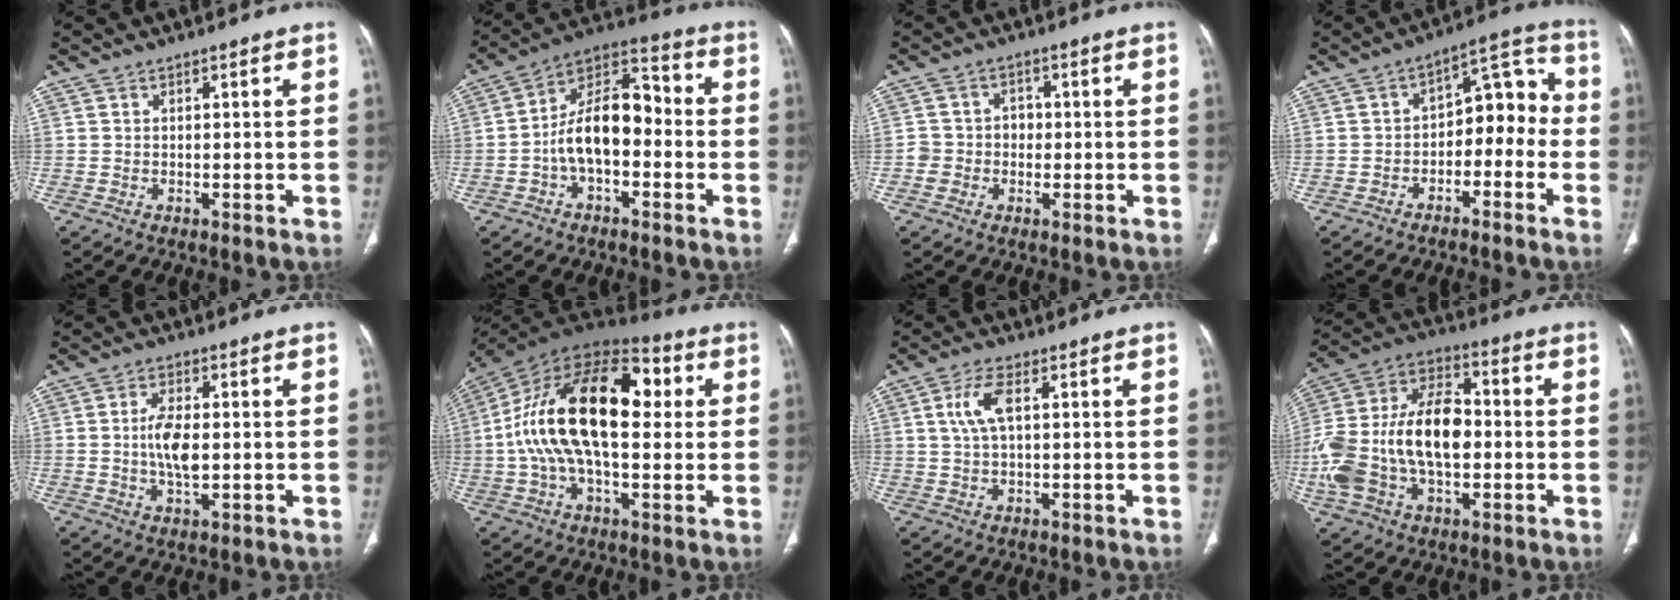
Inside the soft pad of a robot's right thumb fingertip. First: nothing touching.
{"total": 13.5, "force": [-2.4, 7.5, 11.0], "torque": [-0.171, 0.047, -0.051]}
{"total": 4.2, "force": [-0.7, 3.9, 1.3], "torque": [0.002, 0.018, -0.017]}
{"total": 10.6, "force": [-3.1, 6.8, 7.5], "torque": [-0.055, 0.060, -0.054]}
{"total": 6.6, "force": [-0.1, 3.1, 5.8], "torque": [-0.115, -0.001, -0.005]}
{"total": 24.4, "force": [3.0, 12.5, 20.8], "torque": [-0.368, 0.038, 0.038]}
{"total": 5.6, "force": [1.3, 2.3, 4.9], "torque": [-0.115, 0.010, 0.027]}
{"total": 23.5, "force": [-2.1, 14.0, 18.8], "torque": [-0.386, 0.032, -0.035]}